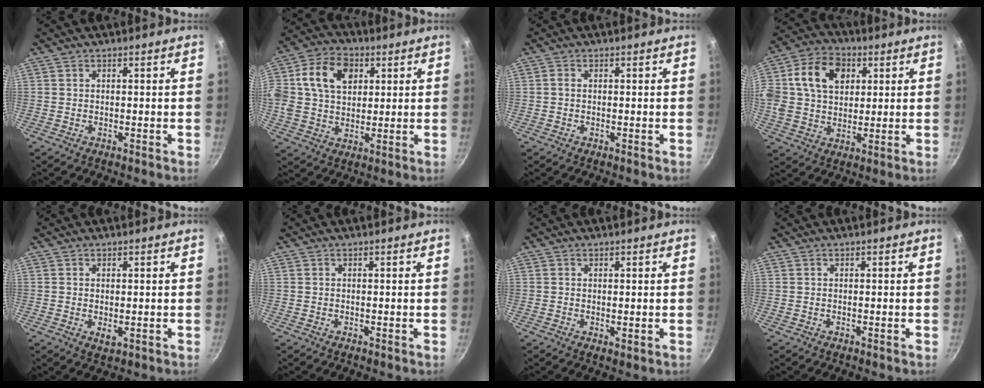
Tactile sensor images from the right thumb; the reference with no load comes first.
{"total": 15.9, "force": [4.4, 11.6, 10.0], "torque": [-0.181, 0.015, 0.064]}
{"total": 0.8, "force": [0.0, 0.6, 0.6], "torque": [-0.011, 0.003, -0.001]}
{"total": 17.8, "force": [4.9, 13.2, 10.9], "torque": [-0.204, 0.019, 0.073]}
{"total": 2.0, "force": [0.0, 1.1, 1.7], "torque": [-0.029, -0.007, 0.001]}
{"total": 0.0}
{"total": 1.0, "force": [0.4, 0.5, 0.8], "torque": [-0.013, -0.009, 0.004]}
{"total": 0.0}